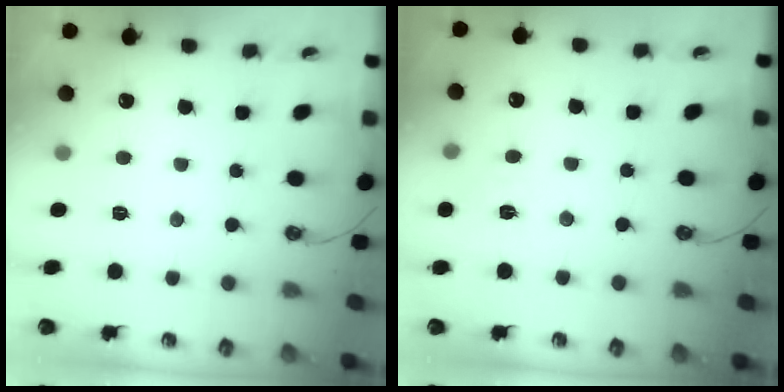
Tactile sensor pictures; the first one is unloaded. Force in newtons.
{"total": 6.1, "press": 6.1, "slide": 0.7}